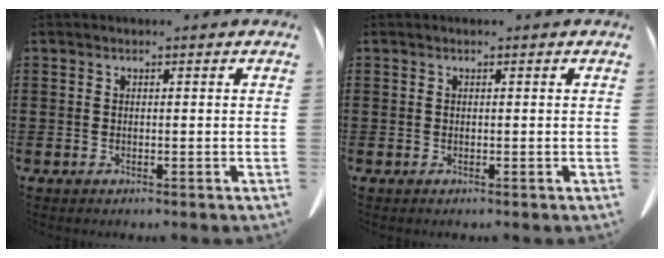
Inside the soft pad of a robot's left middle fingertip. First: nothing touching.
{"total": 0.0}